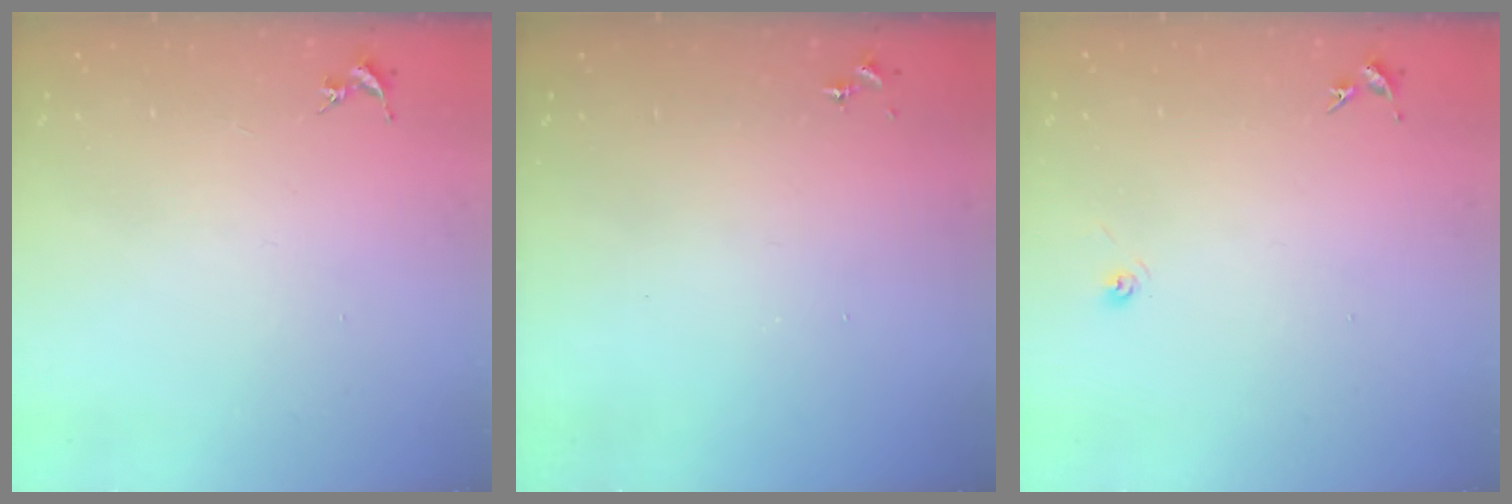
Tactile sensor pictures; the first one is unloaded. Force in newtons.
{"total": 0.0}
{"total": 3.3, "press": 2.8, "slide": 1.7}